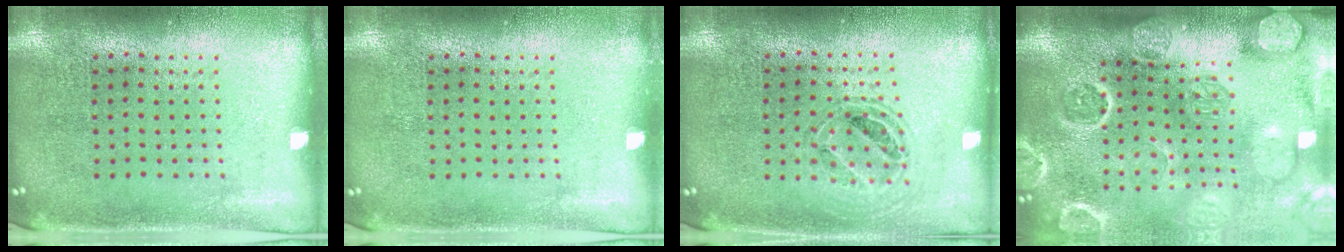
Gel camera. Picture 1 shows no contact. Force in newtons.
{"total": 0.0}
{"total": 0.7, "press": 0.7, "slide": 0.1}
{"total": 4.2, "press": 3.5, "slide": 2.4}